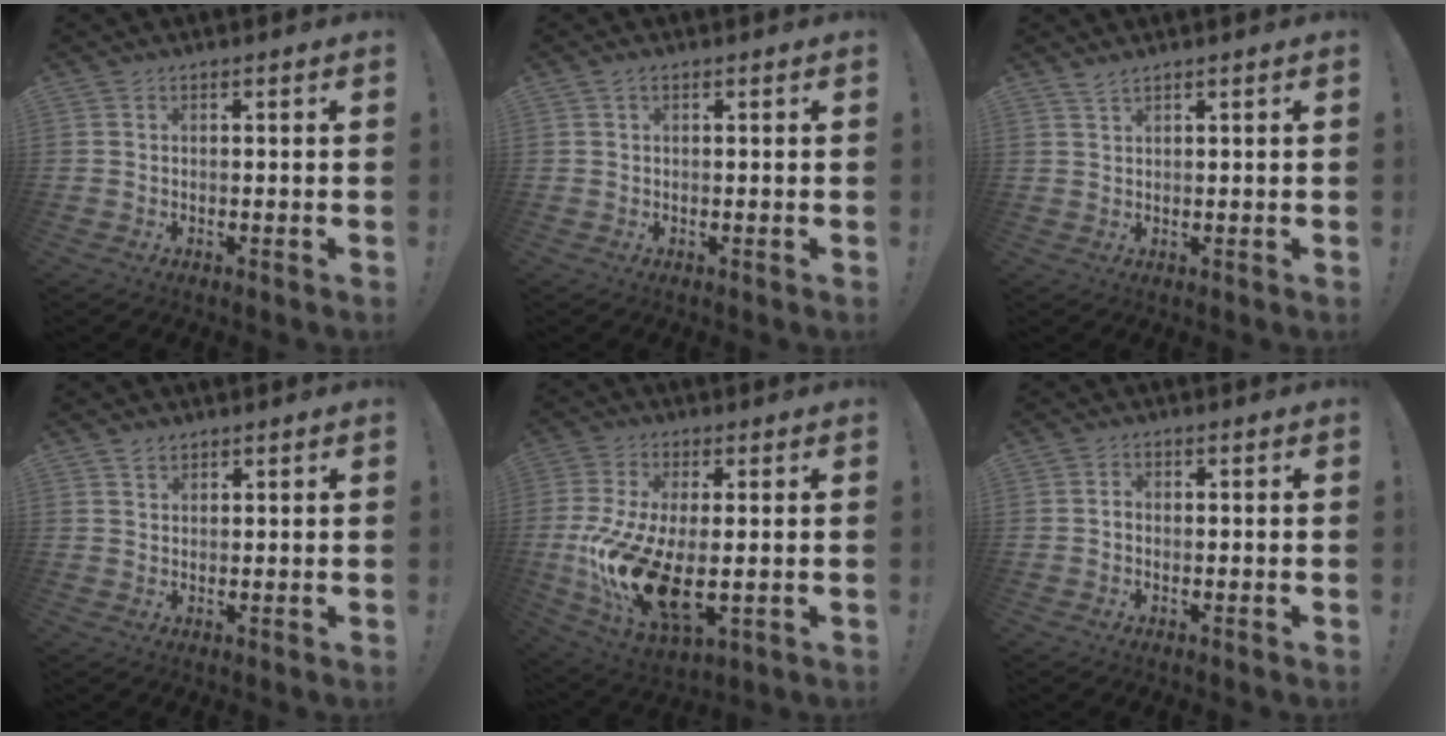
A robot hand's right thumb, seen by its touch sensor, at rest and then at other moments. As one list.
[{"total": 0.9, "force": [0.3, 0.5, 0.7], "torque": [-0.017, 0.003, 0.007]}, {"total": 1.8, "force": [1.6, 0.2, 0.9], "torque": [-0.022, -0.005, 0.030]}, {"total": 1.9, "force": [1.6, 0.9, 0.5], "torque": [0.003, -0.012, 0.027]}, {"total": 18.7, "force": [-2.3, 8.9, 16.3], "torque": [-0.319, -0.009, -0.028]}, {"total": 0.9, "force": [-0.4, 0.4, 0.7], "torque": [-0.012, 0.003, -0.007]}]